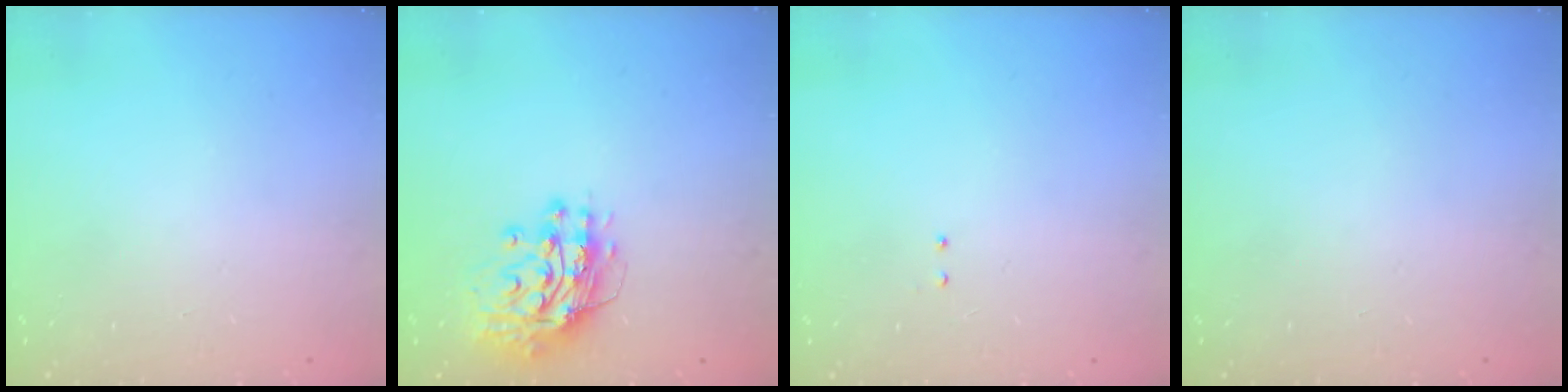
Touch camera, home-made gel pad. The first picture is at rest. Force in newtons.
{"total": 13.2, "press": 13.1, "slide": 1.2}
{"total": 2.1, "press": 2.0, "slide": 0.6}
{"total": 0.0}